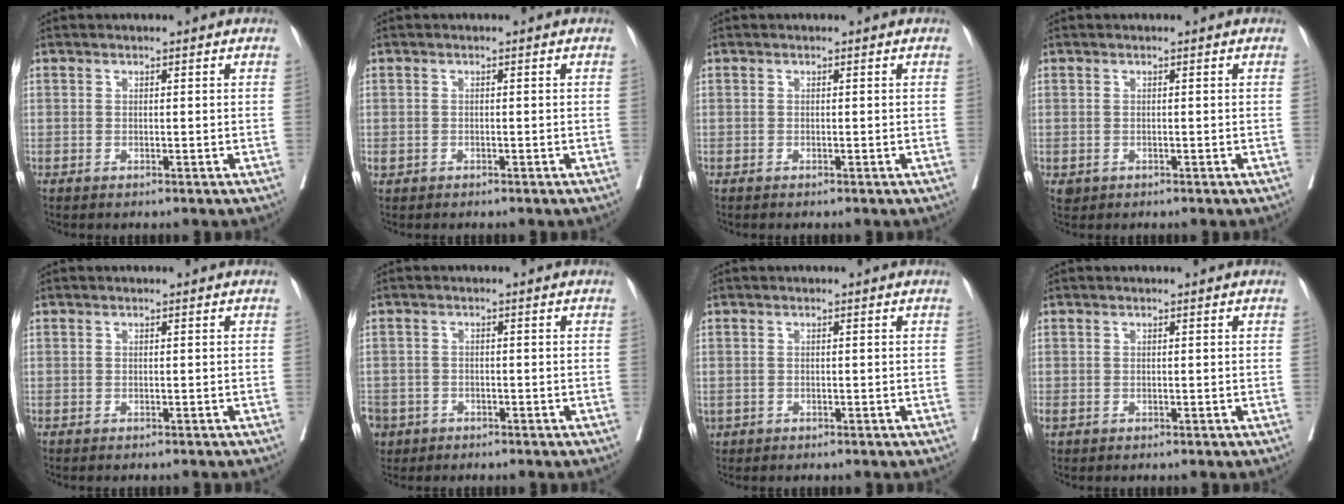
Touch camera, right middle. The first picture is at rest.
{"total": 0.8, "force": [-0.4, 0.6, 0.3], "torque": [-0.009, 0.003, -0.006]}
{"total": 0.0}
{"total": 1.0, "force": [-0.3, 0.9, 0.3], "torque": [-0.007, 0.002, 0.002]}
{"total": 1.3, "force": [-1.2, 0.2, 0.4], "torque": [-0.004, -0.002, -0.018]}
{"total": 8.1, "force": [-4.2, 6.5, 2.4], "torque": [-0.075, 0.000, -0.071]}
{"total": 0.8, "force": [-0.2, 0.7, 0.2], "torque": [-0.005, 0.004, 0.001]}
{"total": 0.5, "force": [-0.1, 0.5, 0.2], "torque": [-0.005, 0.002, -0.001]}